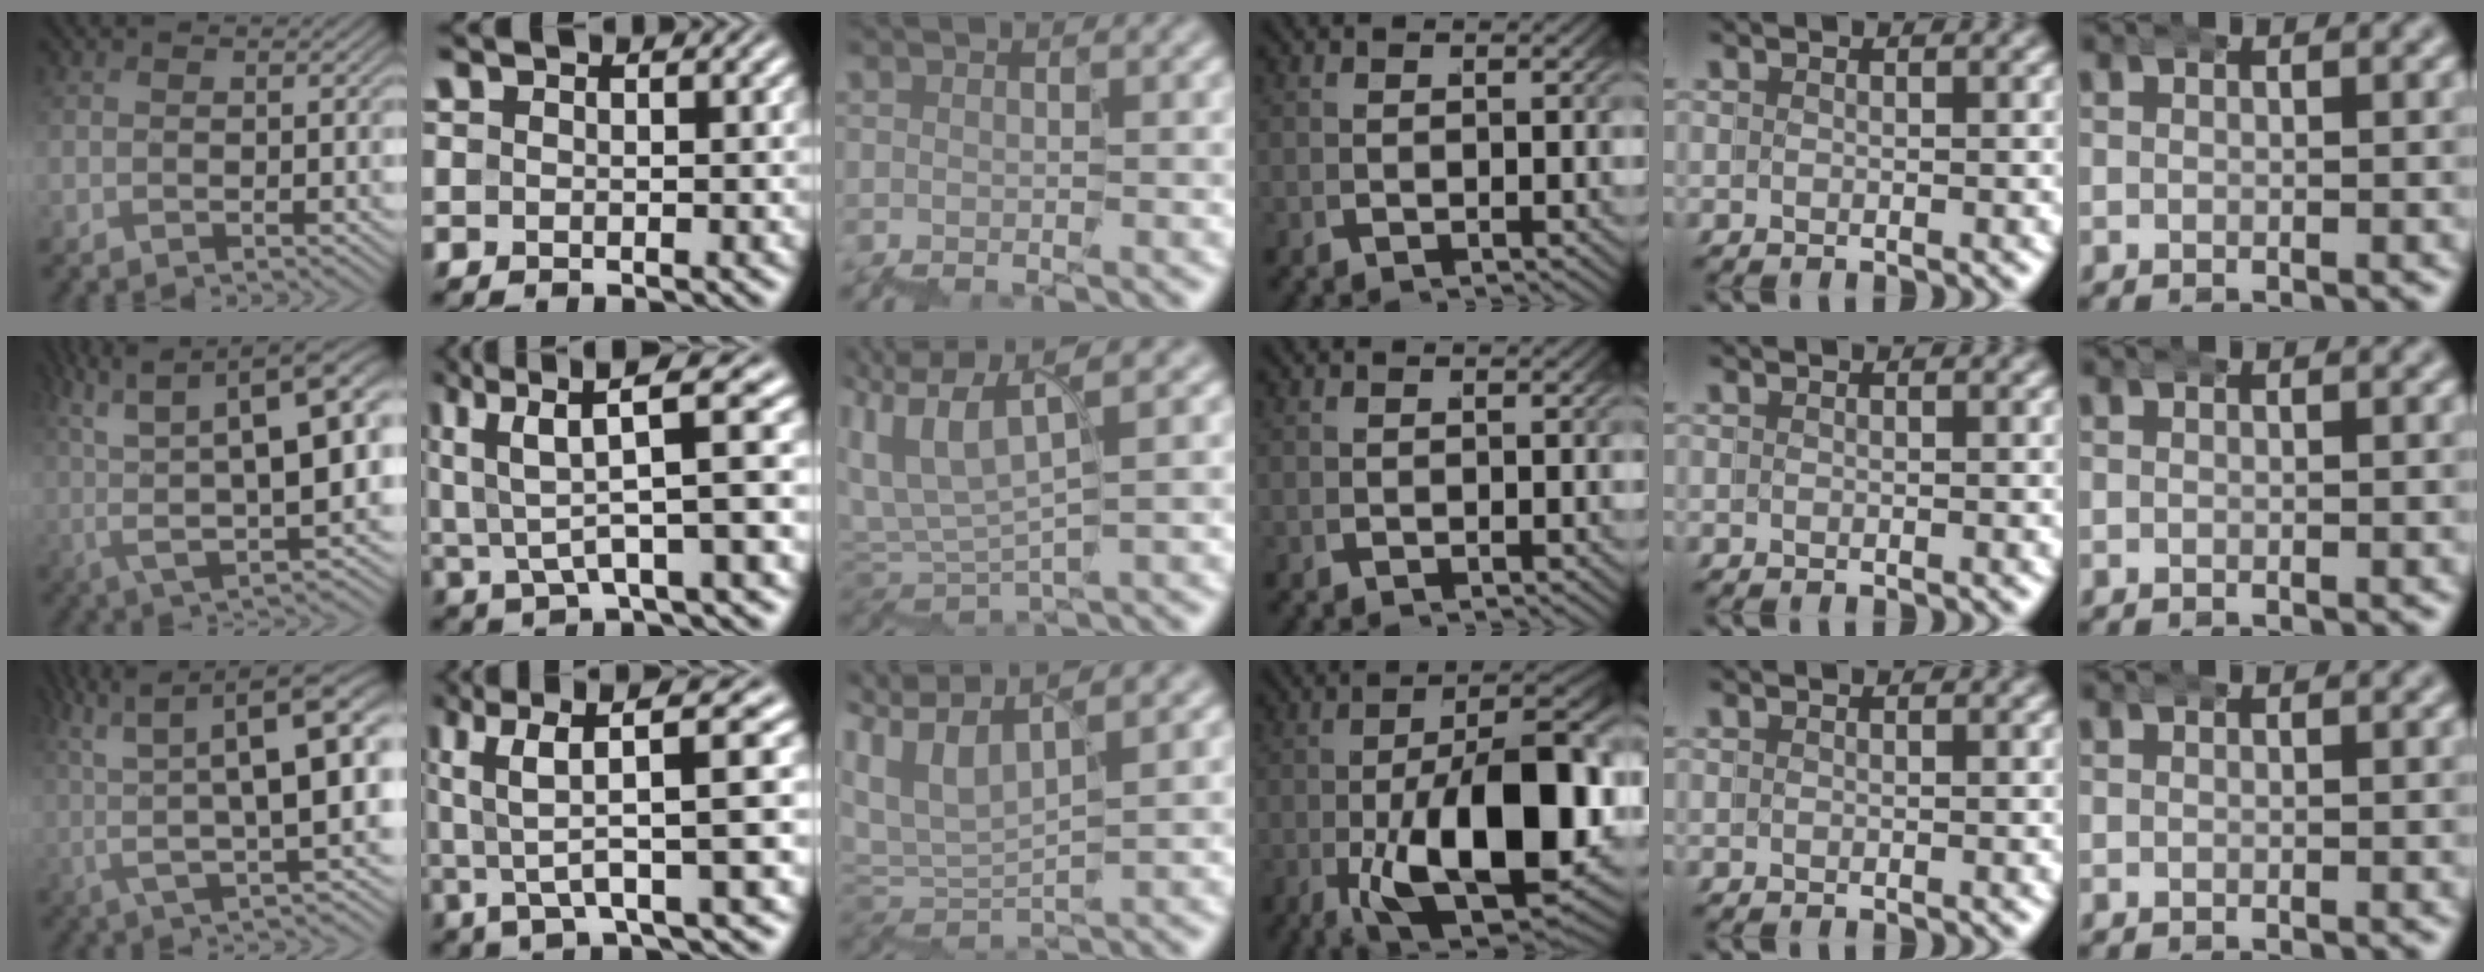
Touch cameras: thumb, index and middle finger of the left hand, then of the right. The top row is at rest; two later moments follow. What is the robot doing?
{"motion": "wrap", "object": "bubble wrap"}